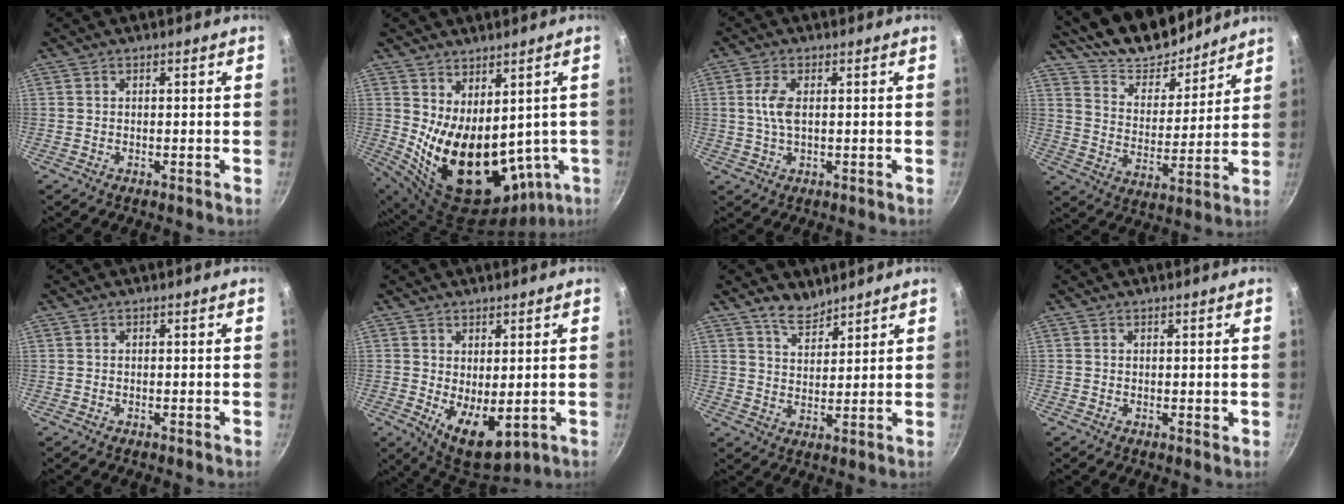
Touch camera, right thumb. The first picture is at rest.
{"total": 20.0, "force": [0.2, 12.0, 16.1], "torque": [-0.243, -0.037, 0.047]}
{"total": 4.4, "force": [0.6, 2.0, 3.8], "torque": [-0.085, 0.004, 0.010]}
{"total": 18.2, "force": [15.7, 6.7, 6.4], "torque": [-0.061, -0.100, 0.254]}
{"total": 0.0}
{"total": 8.7, "force": [0.0, 4.4, 7.6], "torque": [-0.095, -0.025, 0.017]}
{"total": 5.1, "force": [4.2, 2.3, 1.6], "torque": [-0.014, -0.028, 0.078]}
{"total": 0.8, "force": [0.5, 0.4, 0.5], "torque": [-0.003, -0.005, 0.007]}